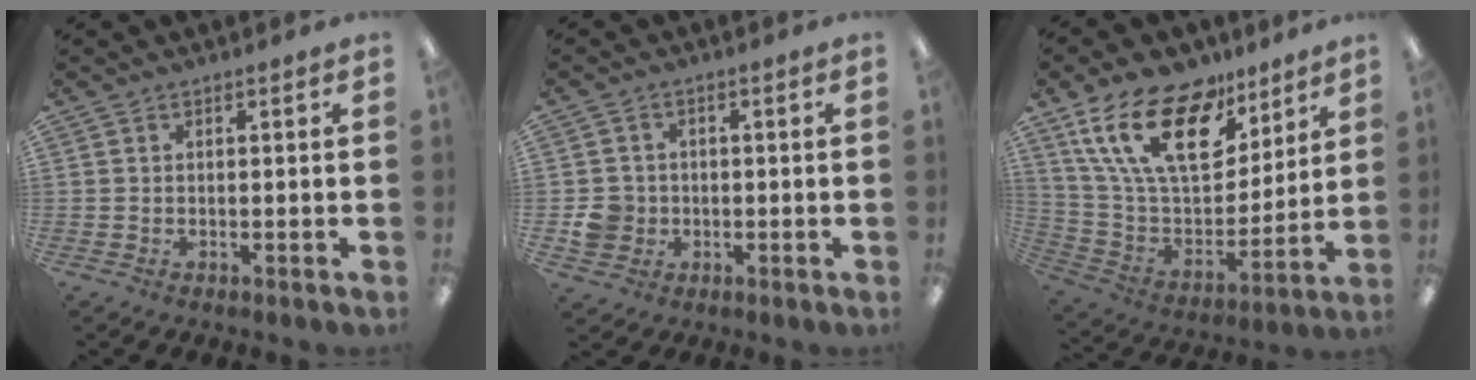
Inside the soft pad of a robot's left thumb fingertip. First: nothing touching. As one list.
[{"total": 5.7, "force": [-1.0, 5.4, 1.6], "torque": [-0.022, 0.010, -0.016]}, {"total": 22.1, "force": [12.4, 11.4, 14.2], "torque": [-0.282, -0.053, 0.221]}]